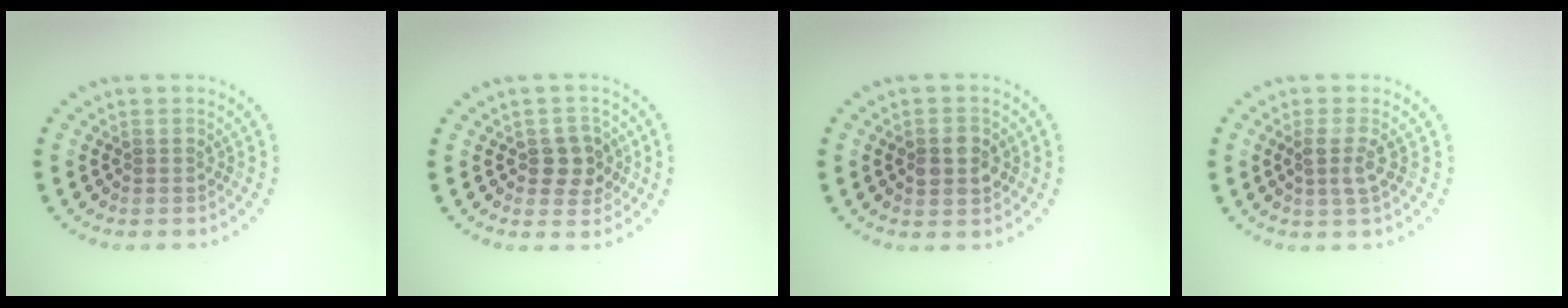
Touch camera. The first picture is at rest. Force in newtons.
{"total": 2.8, "press": 2.7, "slide": 0.8}
{"total": 2.9, "press": 2.9, "slide": 0.1}
{"total": 1.9, "press": 1.5, "slide": 1.2}